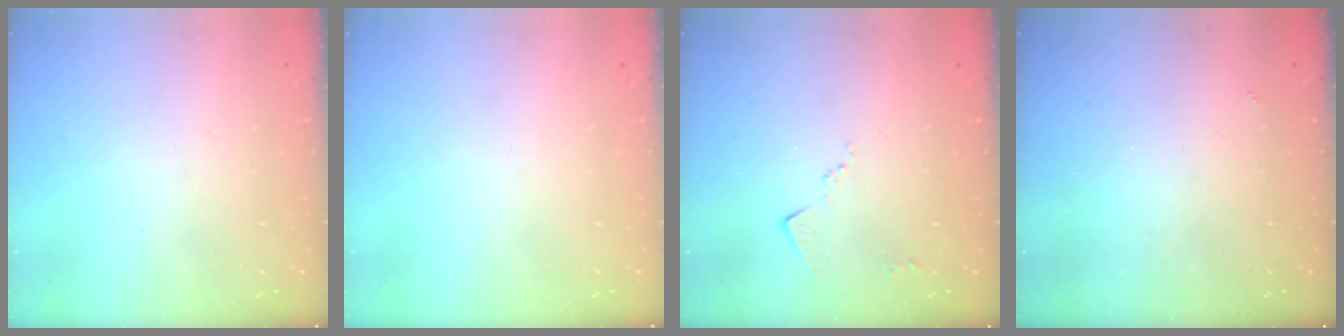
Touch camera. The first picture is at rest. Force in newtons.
{"total": 0.0}
{"total": 5.5, "press": 5.4, "slide": 0.6}
{"total": 1.9, "press": 1.8, "slide": 0.4}